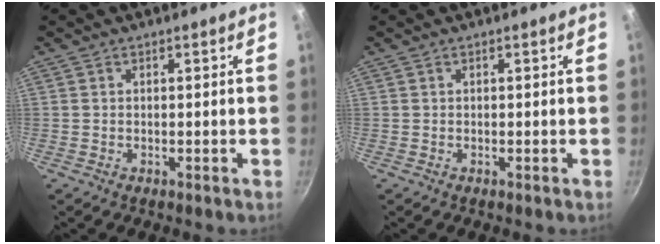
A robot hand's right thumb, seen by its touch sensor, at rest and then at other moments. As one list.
[{"total": 0.0}]